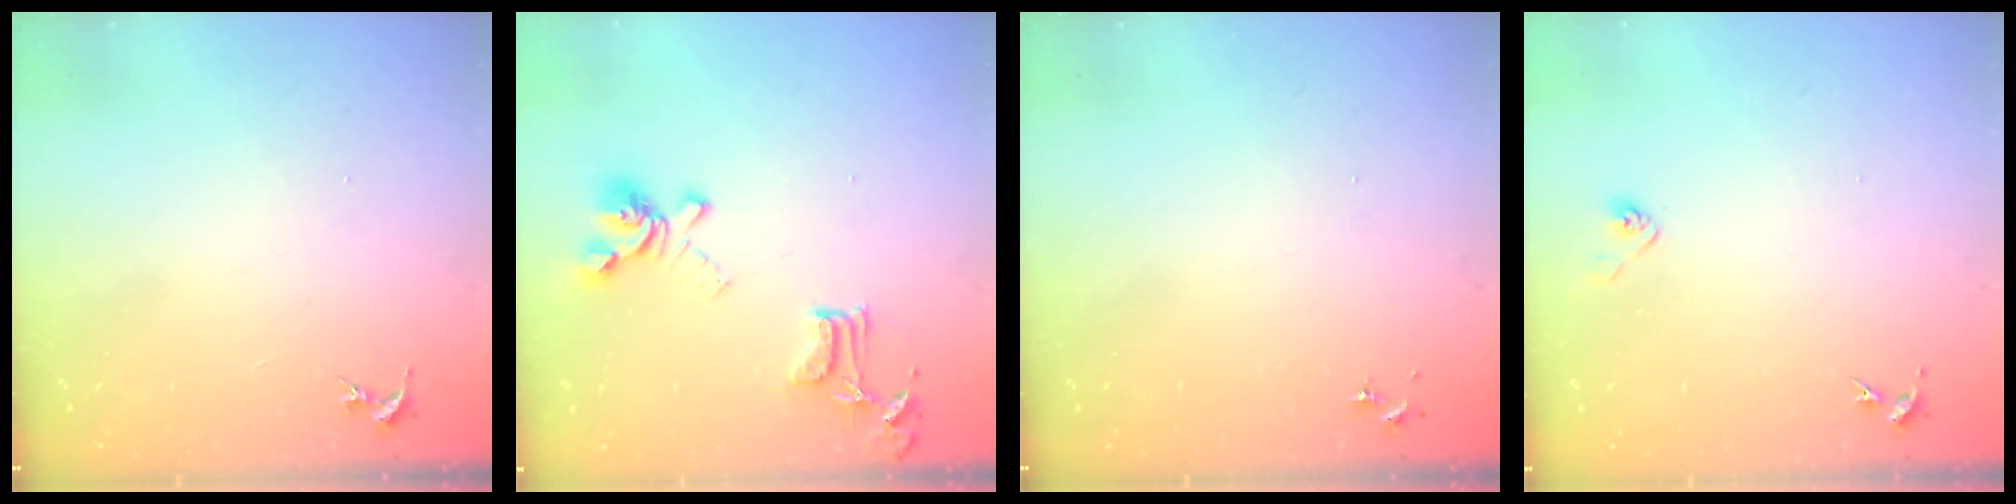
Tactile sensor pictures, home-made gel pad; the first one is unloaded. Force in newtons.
{"total": 15.9, "press": 15.9, "slide": 1.0}
{"total": 0.0}
{"total": 2.9, "press": 2.8, "slide": 0.8}